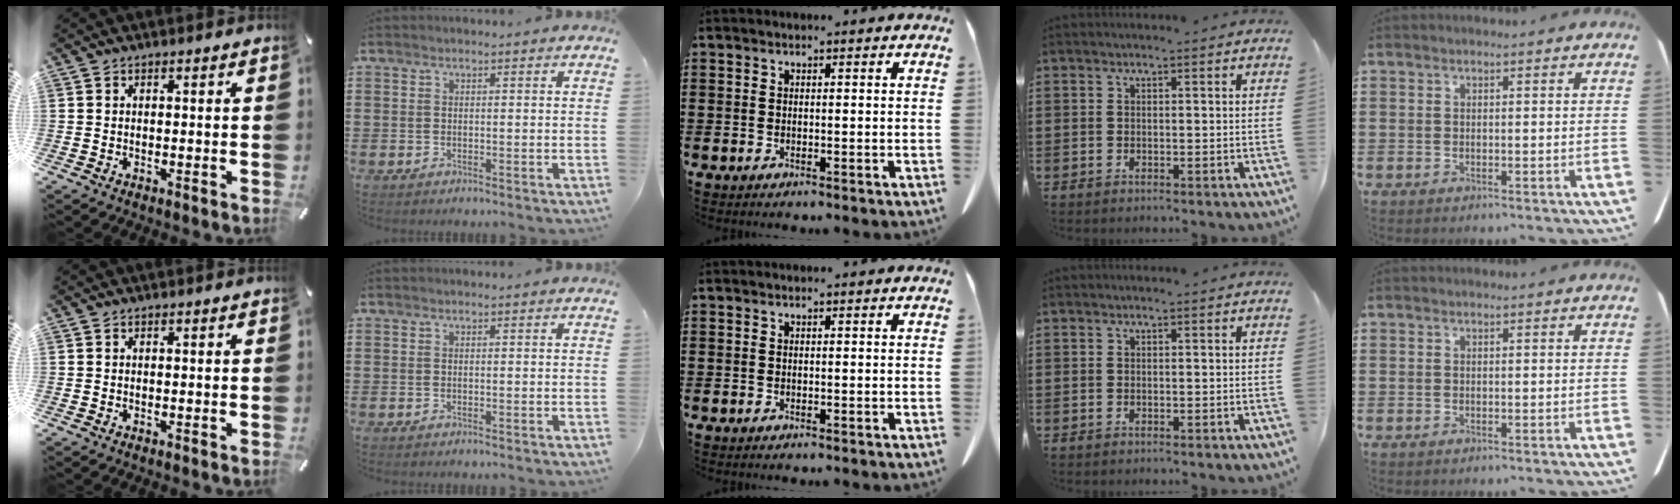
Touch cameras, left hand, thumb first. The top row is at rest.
{}